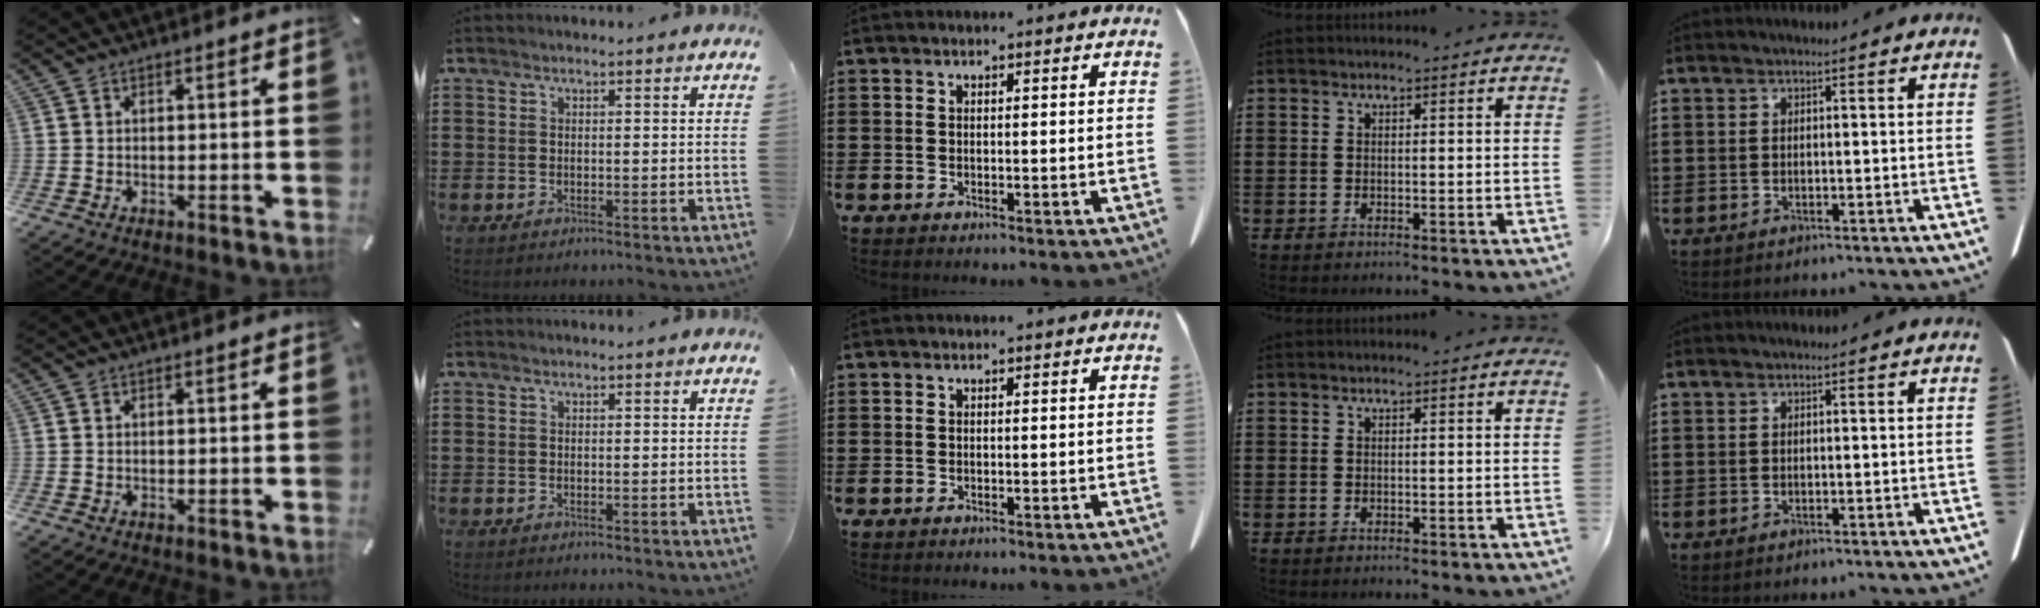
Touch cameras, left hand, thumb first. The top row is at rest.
{}